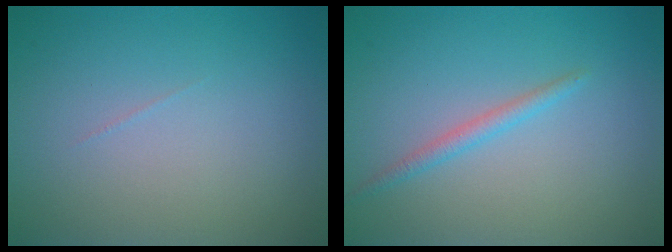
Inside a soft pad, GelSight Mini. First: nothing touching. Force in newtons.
{"total": 1.4, "press": 1.4, "slide": 0.1}